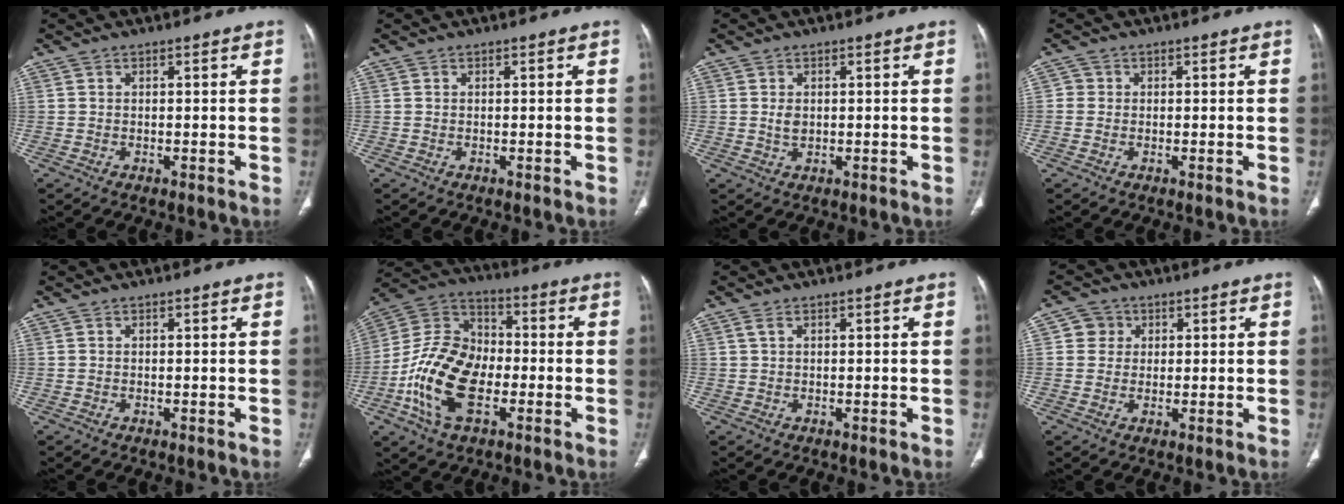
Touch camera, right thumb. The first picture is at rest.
{"total": 0.0}
{"total": 1.8, "force": [0.3, 1.3, 1.3], "torque": [-0.017, -0.001, 0.009]}
{"total": 1.3, "force": [-0.1, 1.2, 0.3], "torque": [0.002, 0.004, -0.005]}
{"total": 0.0}
{"total": 17.3, "force": [-4.8, 10.5, 12.9], "torque": [-0.238, 0.026, -0.095]}
{"total": 0.9, "force": [0.4, 0.4, 0.7], "torque": [-0.017, 0.011, 0.010]}
{"total": 3.8, "force": [1.0, 3.6, 0.7], "torque": [0.014, 0.001, 0.011]}